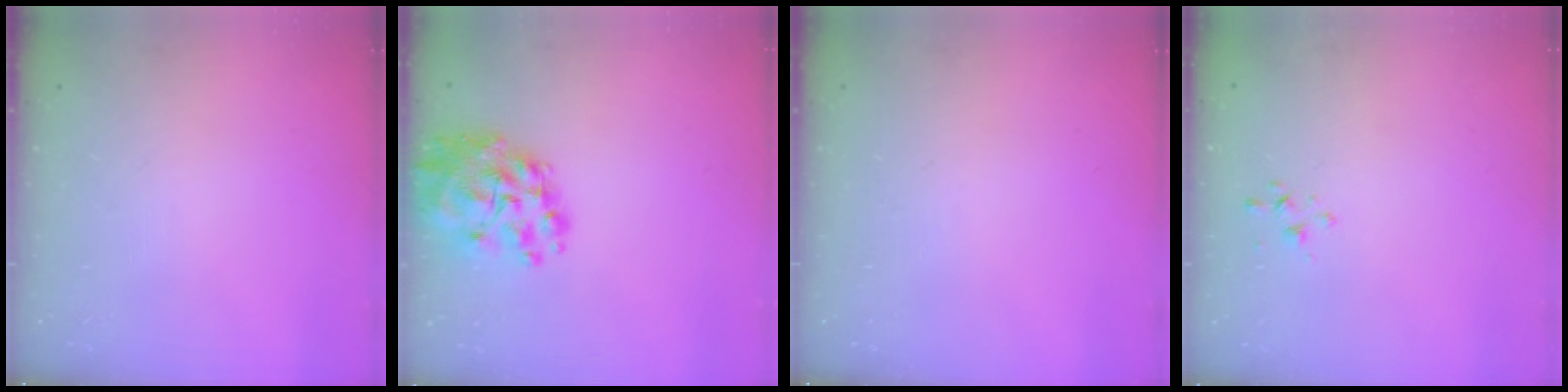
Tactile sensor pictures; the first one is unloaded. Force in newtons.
{"total": 13.6, "press": 13.2, "slide": 3.4}
{"total": 0.0}
{"total": 1.8, "press": 1.7, "slide": 0.4}